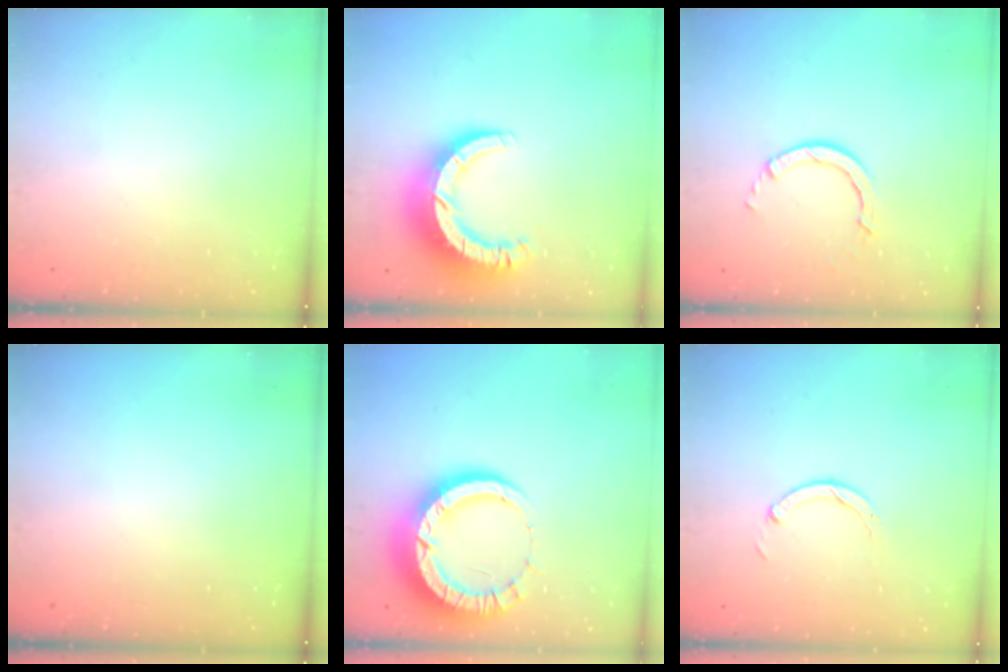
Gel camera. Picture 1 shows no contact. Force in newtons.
{"total": 12.1, "press": 12.0, "slide": 1.2}
{"total": 2.6, "press": 2.6, "slide": 0.3}
{"total": 0.0}
{"total": 13.2, "press": 13.1, "slide": 1.3}
{"total": 3.0, "press": 2.9, "slide": 0.4}